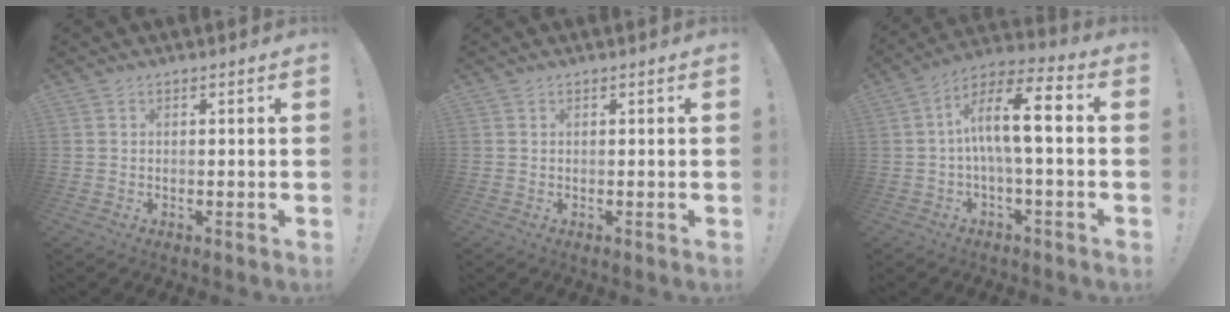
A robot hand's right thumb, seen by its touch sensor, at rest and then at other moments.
{"total": 0.0}
{"total": 13.5, "force": [0.1, 3.8, 12.9], "torque": [-0.218, 0.009, -0.007]}